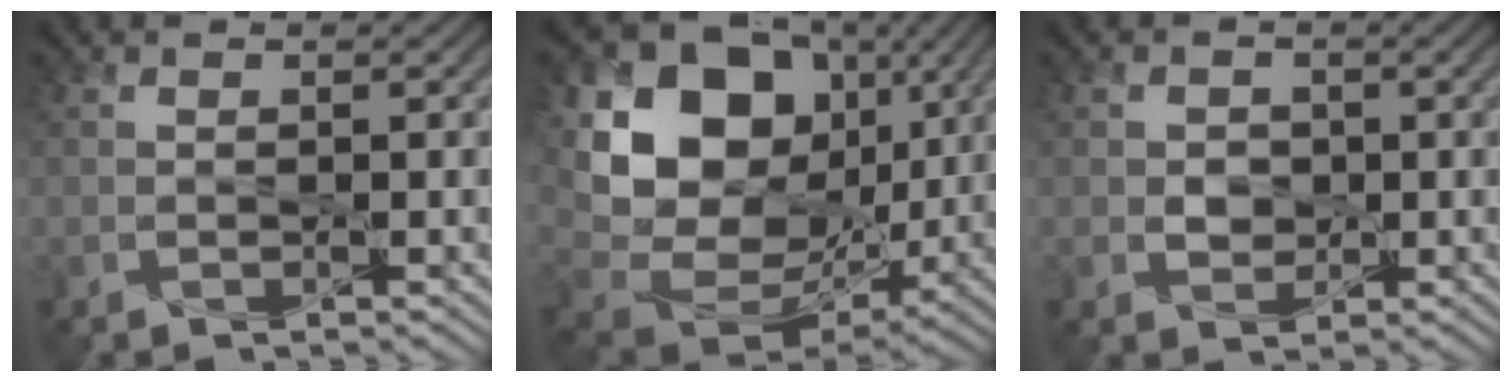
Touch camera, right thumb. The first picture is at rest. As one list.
[{"total": 17.9, "force": [4.0, 14.0, 10.5], "torque": [-0.240, -0.003, 0.087]}, {"total": 2.2, "force": [-0.1, 2.0, 1.0], "torque": [-0.020, -0.005, -0.006]}]